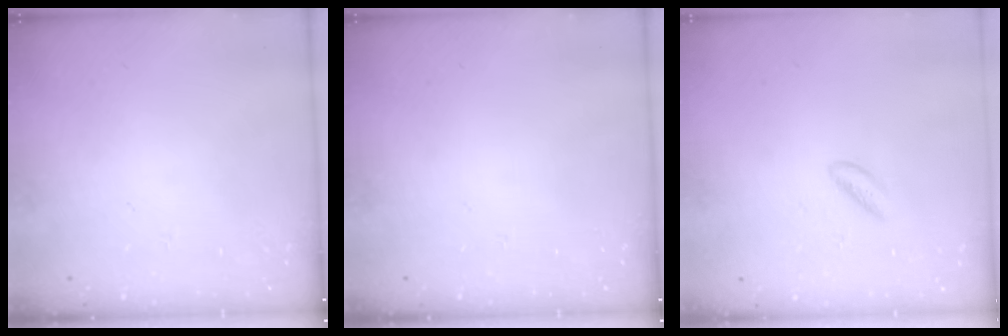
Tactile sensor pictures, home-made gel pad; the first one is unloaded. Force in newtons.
{"total": 0.0}
{"total": 2.3, "press": 2.2, "slide": 0.9}